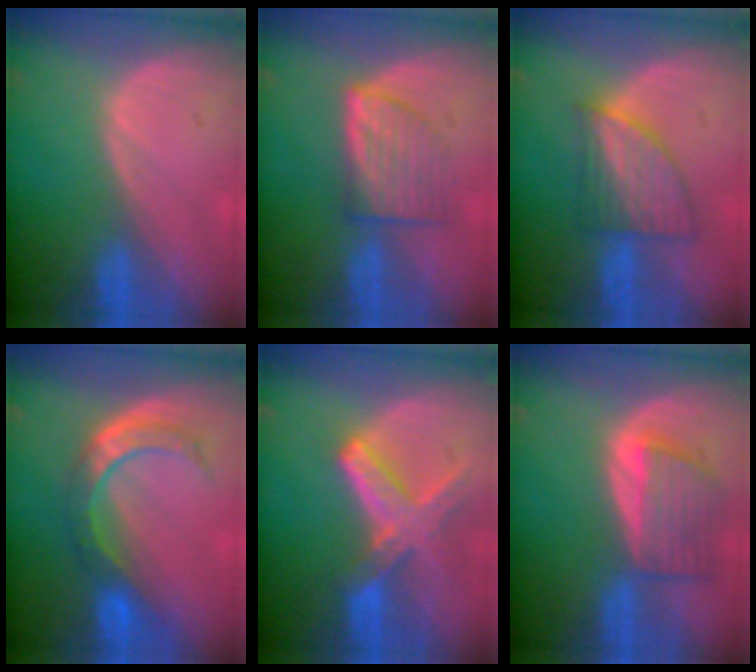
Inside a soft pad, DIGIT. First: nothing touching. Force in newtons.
{"total": 6.2, "press": 6.0, "slide": 1.8}
{"total": 7.0, "press": 6.4, "slide": 2.8}
{"total": 6.8, "press": 6.6, "slide": 1.7}
{"total": 8.2, "press": 7.2, "slide": 3.9}
{"total": 6.6, "press": 6.3, "slide": 1.9}